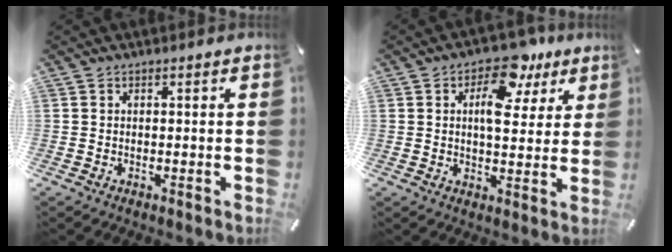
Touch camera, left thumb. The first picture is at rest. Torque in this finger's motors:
{"motor_torque": [0.26, 0.54, 0.97, -0.52, 0.19]}